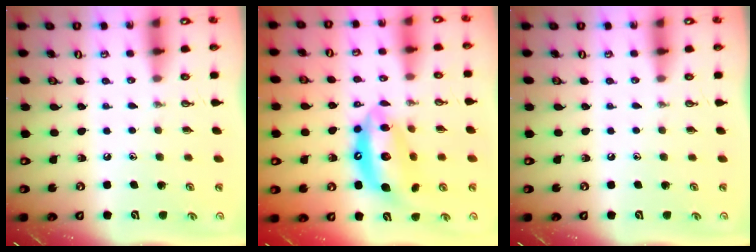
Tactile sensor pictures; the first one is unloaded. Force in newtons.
{"total": 14.5, "press": 14.4, "slide": 1.4}
{"total": 0.0}